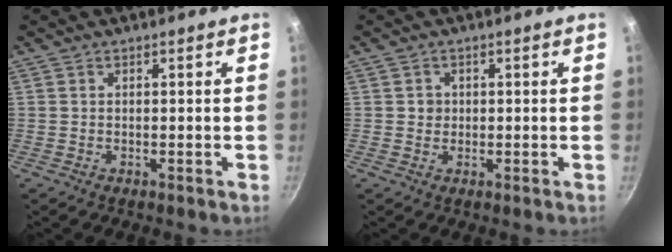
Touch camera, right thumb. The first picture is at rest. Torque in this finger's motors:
{"motor_torque": [0.00, 0.22, 0.46, -0.24, -0.02]}